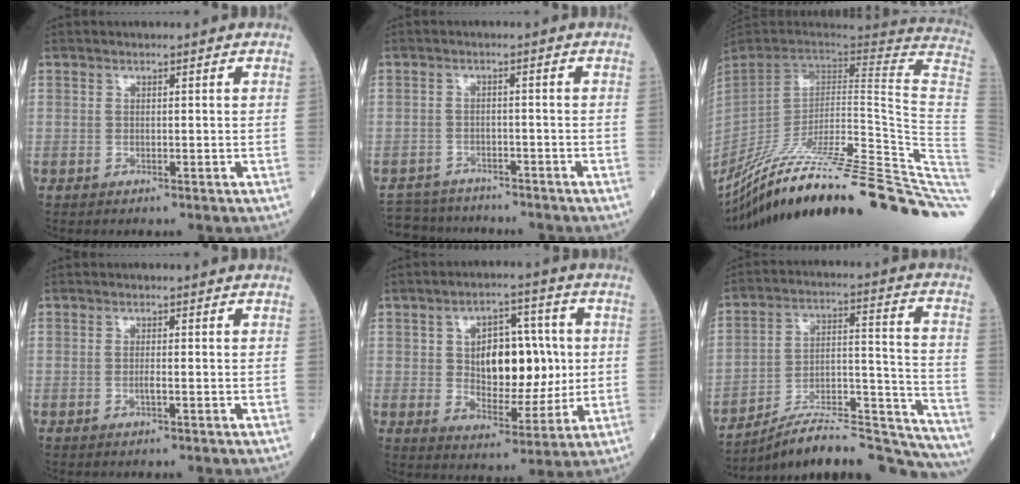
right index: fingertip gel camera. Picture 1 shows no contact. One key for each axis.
{"total": 6.8, "fx": -6.4, "fy": 2.2, "fz": 0.4, "tx": -0.004, "ty": 0.002, "tz": -0.100}
{"total": 40.2, "fx": -30.5, "fy": 0.4, "fz": 26.2, "tx": -0.239, "ty": -0.069, "tz": -0.434}
{"total": 1.0, "fx": -0.3, "fy": -0.1, "fz": 1.0, "tx": -0.021, "ty": -0.001, "tz": -0.007}
{"total": 11.8, "fx": 1.3, "fy": 6.3, "fz": 9.9, "tx": -0.155, "ty": 0.013, "tz": 0.029}
{"total": 24.5, "fx": -22.8, "fy": 2.7, "fz": 8.8, "tx": -0.076, "ty": 0.038, "tz": -0.333}